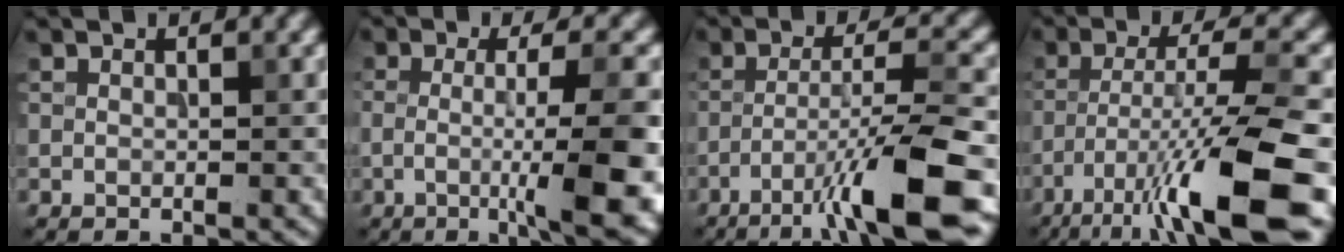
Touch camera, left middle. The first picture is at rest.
{"total": 10.2, "force": [-2.1, 2.3, 9.7], "torque": [-0.125, -0.009, -0.037]}
{"total": 9.0, "force": [-4.8, 1.1, 7.6], "torque": [-0.115, 0.013, -0.085]}
{"total": 12.9, "force": [-7.3, 2.2, 10.3], "torque": [-0.173, -0.001, -0.123]}